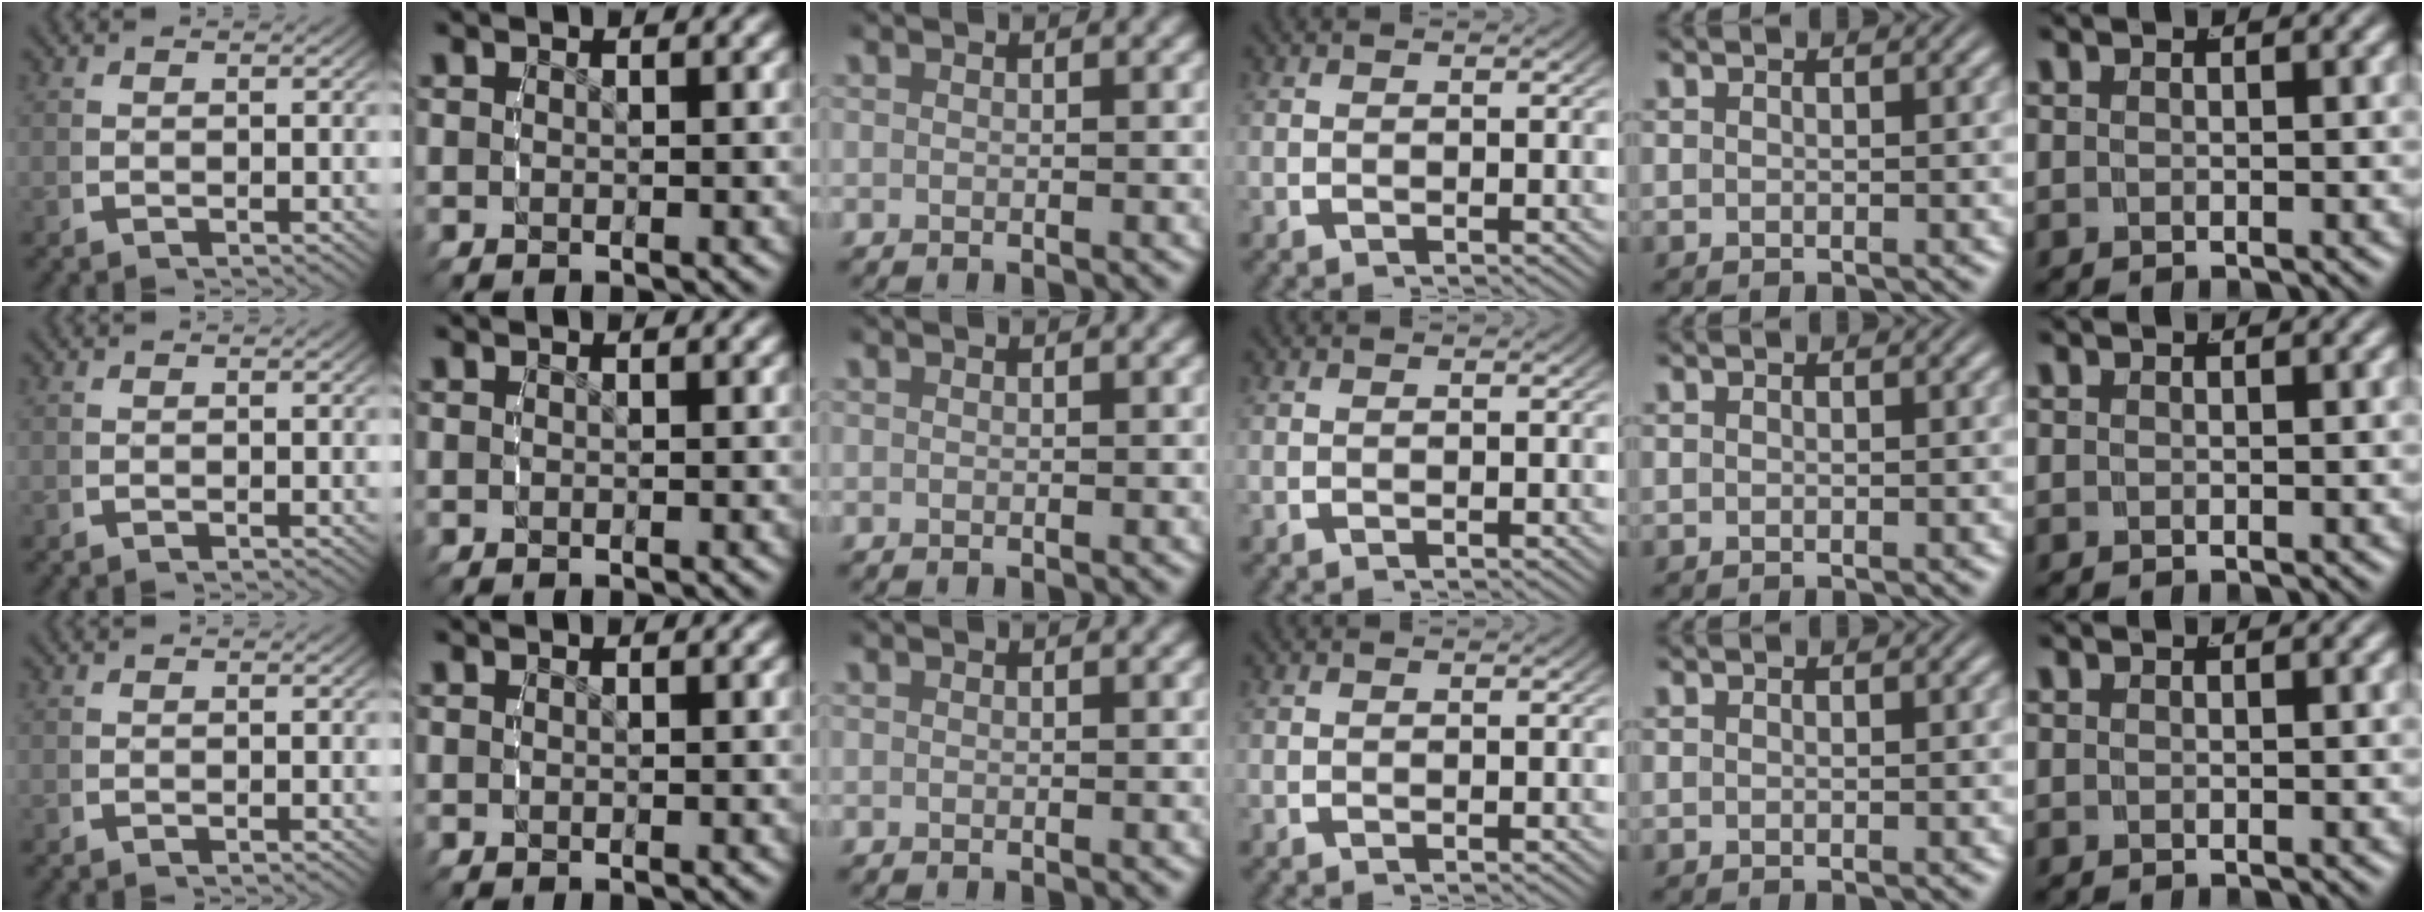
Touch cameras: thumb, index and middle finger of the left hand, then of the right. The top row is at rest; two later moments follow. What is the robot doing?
{"motion": "reach", "object": "paper plate"}